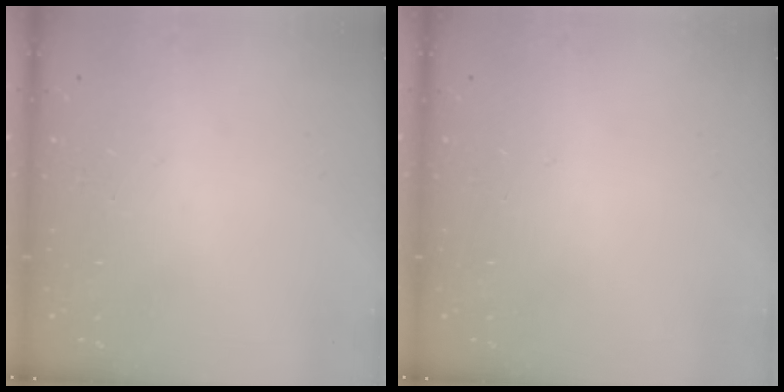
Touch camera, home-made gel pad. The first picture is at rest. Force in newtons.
{"total": 0.0}